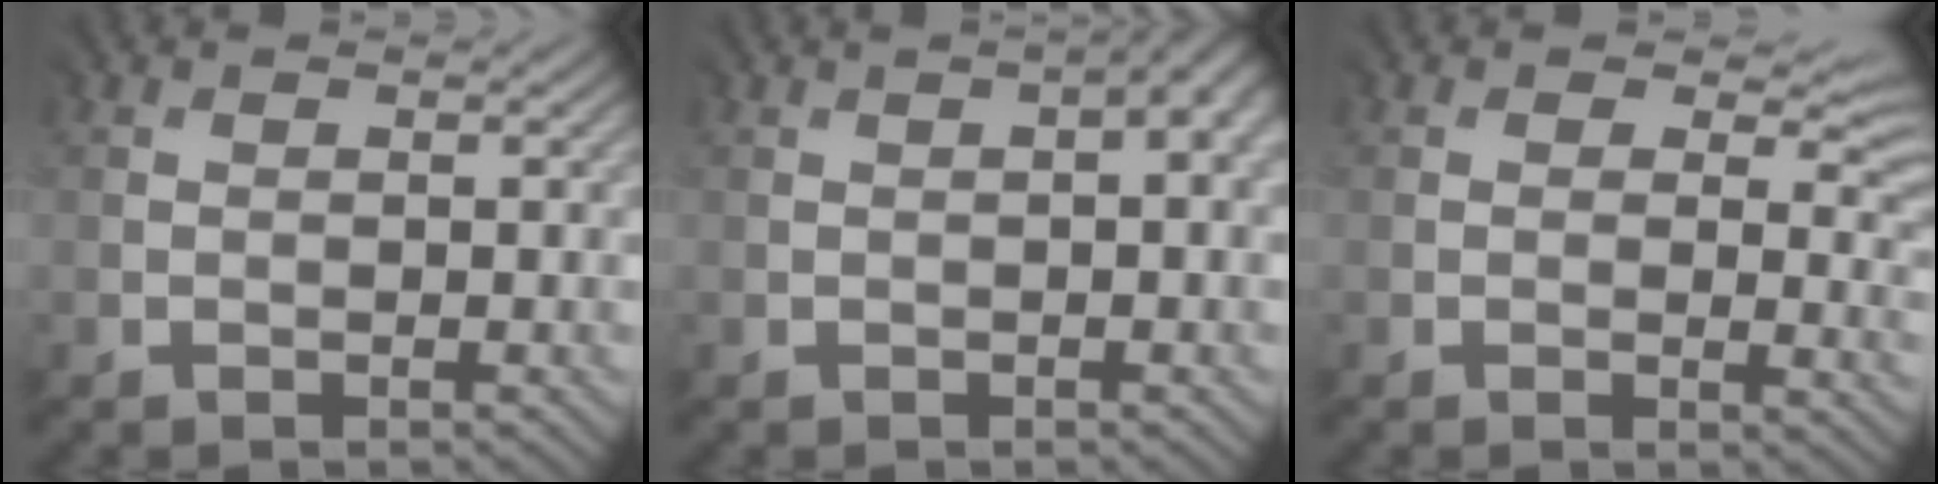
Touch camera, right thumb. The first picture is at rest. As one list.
[{"total": 4.5, "force": [0.9, 1.8, 4.1], "torque": [-0.028, 0.011, 0.003]}, {"total": 5.5, "force": [1.8, 3.0, 4.2], "torque": [-0.059, -0.008, 0.026]}]